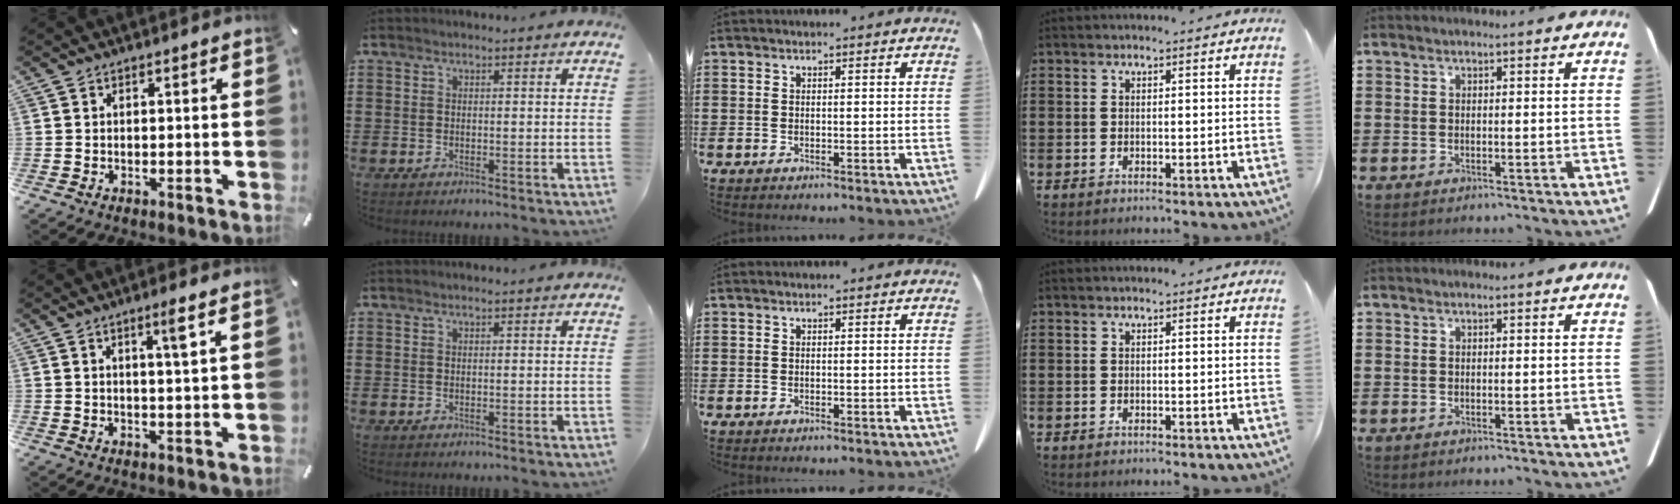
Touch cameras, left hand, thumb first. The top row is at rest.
{"thumb": {"total": 4.3, "force": [2.2, -0.2, 3.6], "torque": [-0.058, -0.008, 0.031]}}